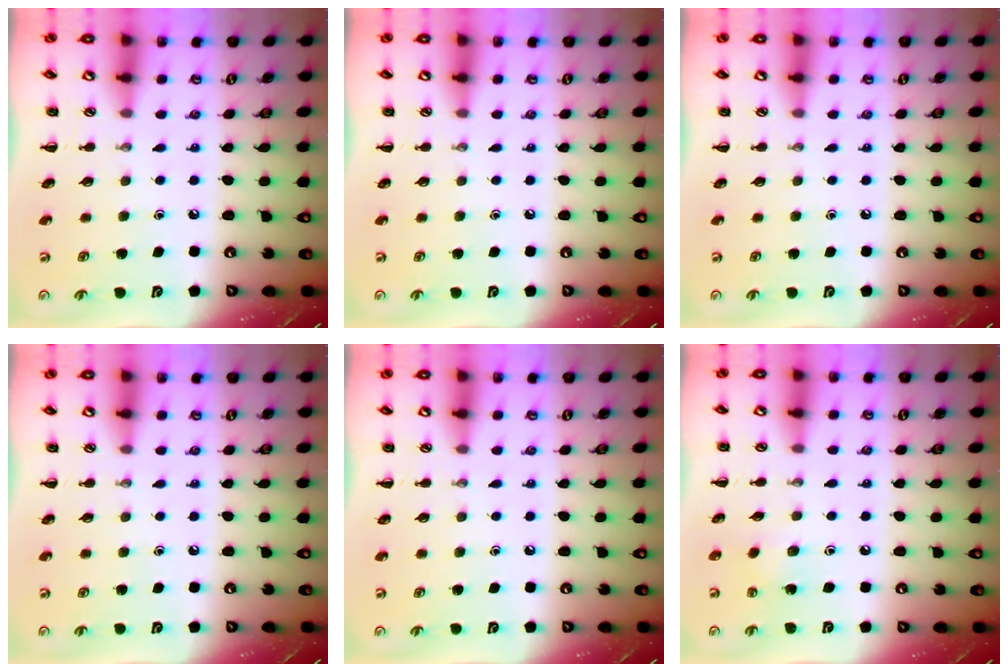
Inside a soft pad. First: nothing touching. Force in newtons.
{"total": 0.0}
{"total": 0.0}
{"total": 0.0}
{"total": 0.0}
{"total": 2.6, "press": 2.5, "slide": 0.7}